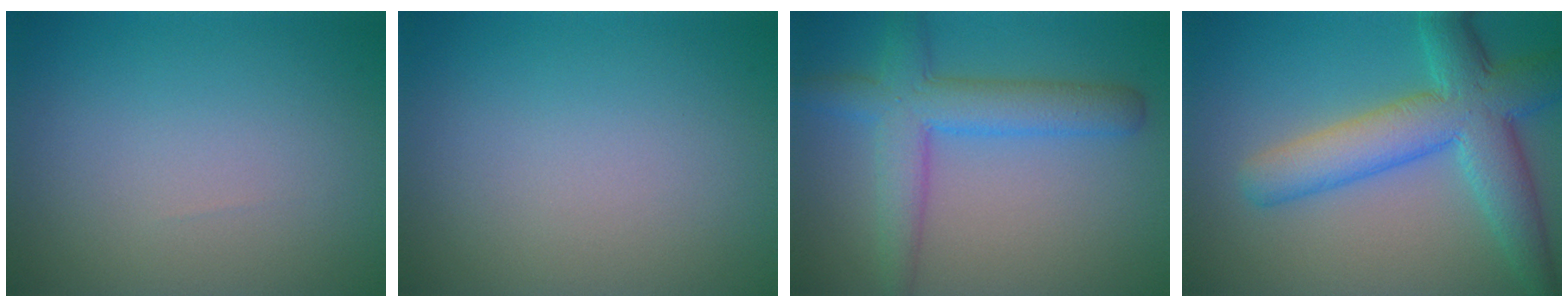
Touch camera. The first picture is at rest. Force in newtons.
{"total": 0.0}
{"total": 5.5, "press": 5.5, "slide": 0.2}
{"total": 7.5, "press": 7.5, "slide": 0.1}